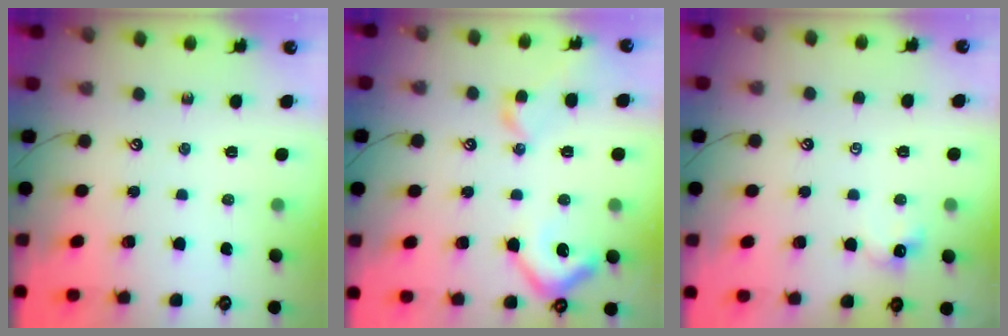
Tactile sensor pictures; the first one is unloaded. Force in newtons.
{"total": 9.4, "press": 9.3, "slide": 1.5}
{"total": 0.8, "press": 0.7, "slide": 0.4}